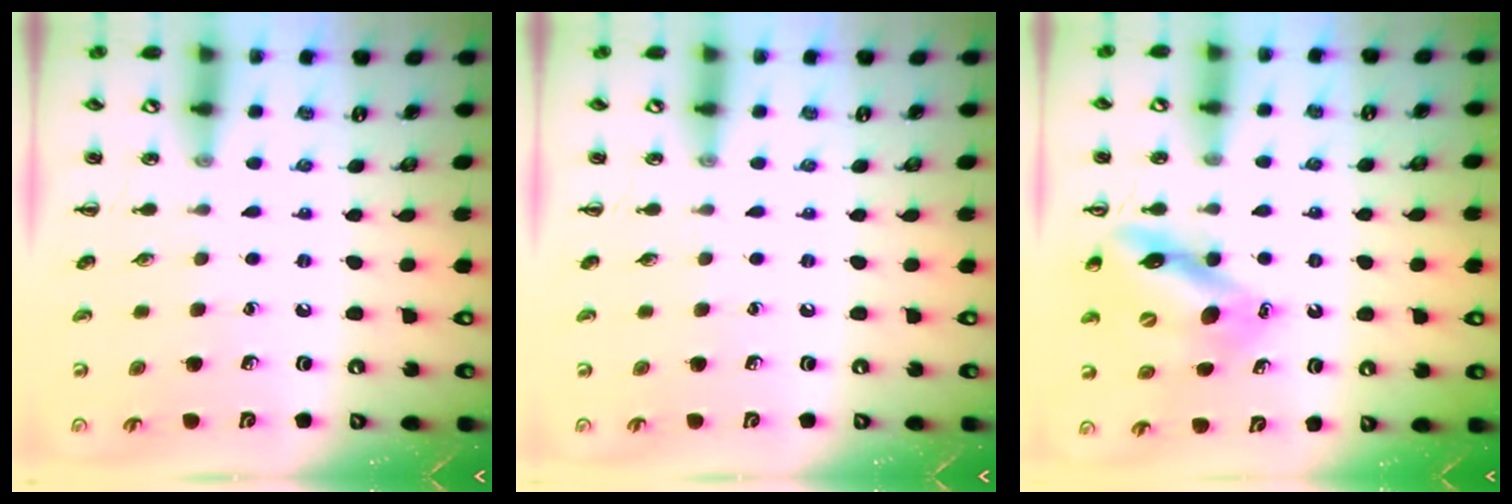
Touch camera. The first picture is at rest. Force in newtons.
{"total": 0.0}
{"total": 11.4, "press": 10.9, "slide": 3.3}